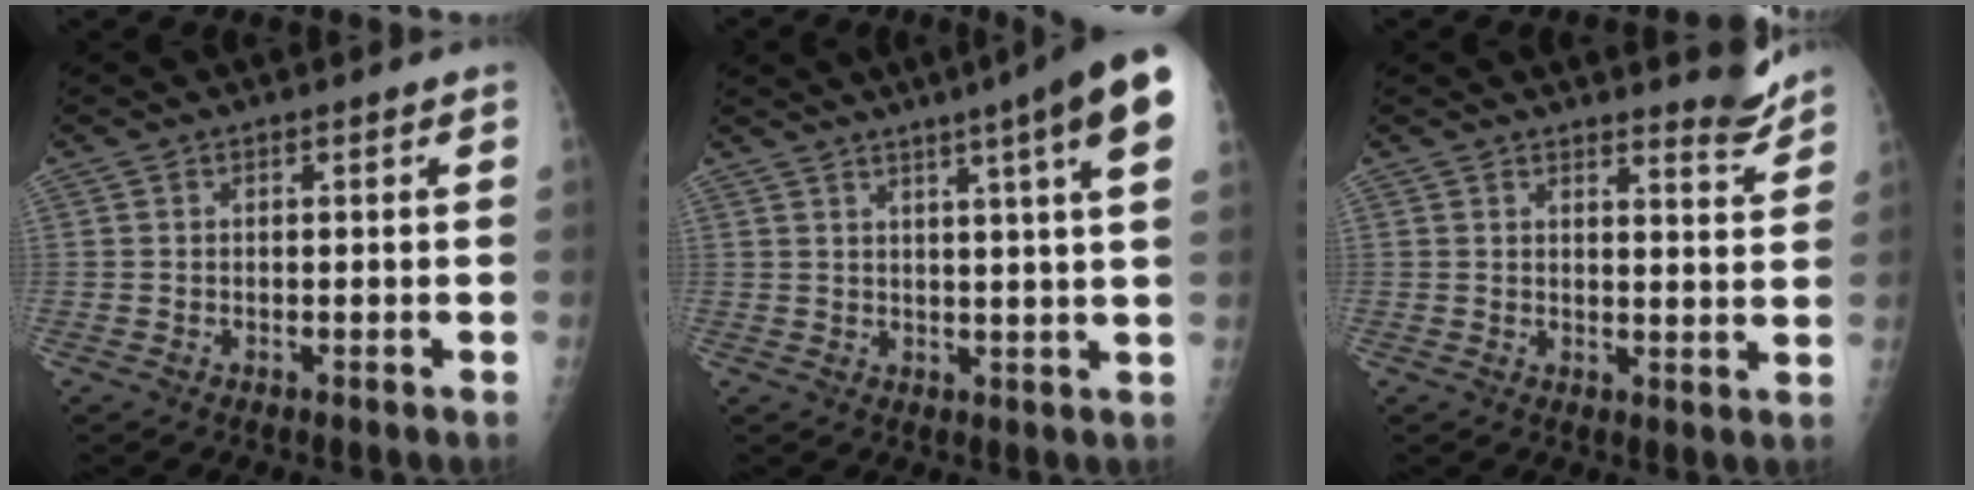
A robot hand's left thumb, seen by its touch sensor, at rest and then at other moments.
{"total": 13.5, "force": [7.2, -0.1, 11.4], "torque": [-0.153, -0.010, 0.075]}
{"total": 4.3, "force": [4.2, 0.2, 1.0], "torque": [-0.009, -0.050, 0.052]}